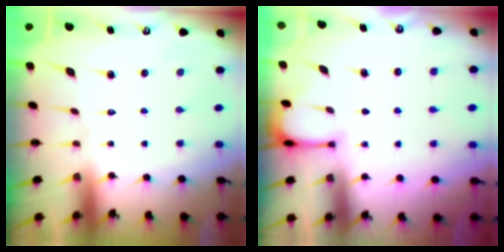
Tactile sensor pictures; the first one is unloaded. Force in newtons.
{"total": 2.6, "press": 2.5, "slide": 0.4}